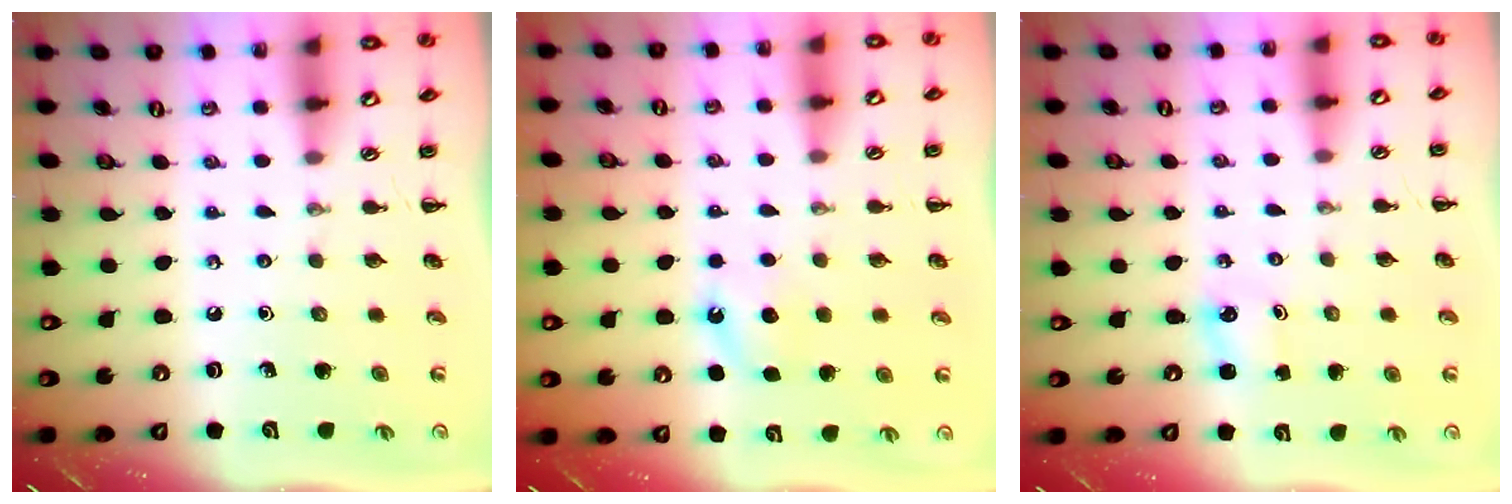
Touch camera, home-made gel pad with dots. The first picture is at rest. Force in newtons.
{"total": 5.2, "press": 5.0, "slide": 1.6}
{"total": 1.4, "press": 1.3, "slide": 0.2}